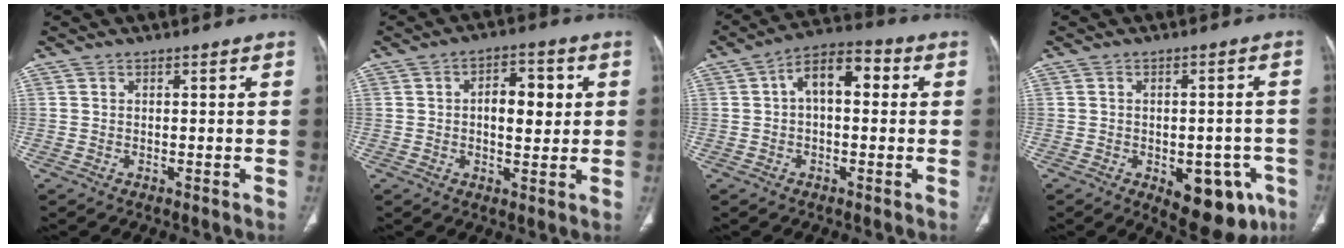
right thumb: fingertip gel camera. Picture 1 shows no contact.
{"total": 8.1, "force": [1.2, 4.3, 6.7], "torque": [-0.076, 0.005, 0.015]}
{"total": 9.1, "force": [1.4, 5.1, 7.5], "torque": [-0.104, 0.033, 0.012]}
{"total": 12.8, "force": [-5.6, 6.8, 9.2], "torque": [-0.082, 0.015, -0.059]}